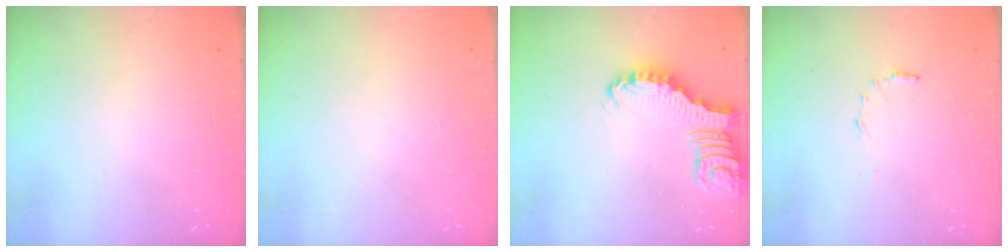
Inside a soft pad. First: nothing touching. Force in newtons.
{"total": 1.4, "press": 1.4, "slide": 0.0}
{"total": 2.7, "press": 2.7, "slide": 0.4}
{"total": 6.4, "press": 6.4, "slide": 0.6}